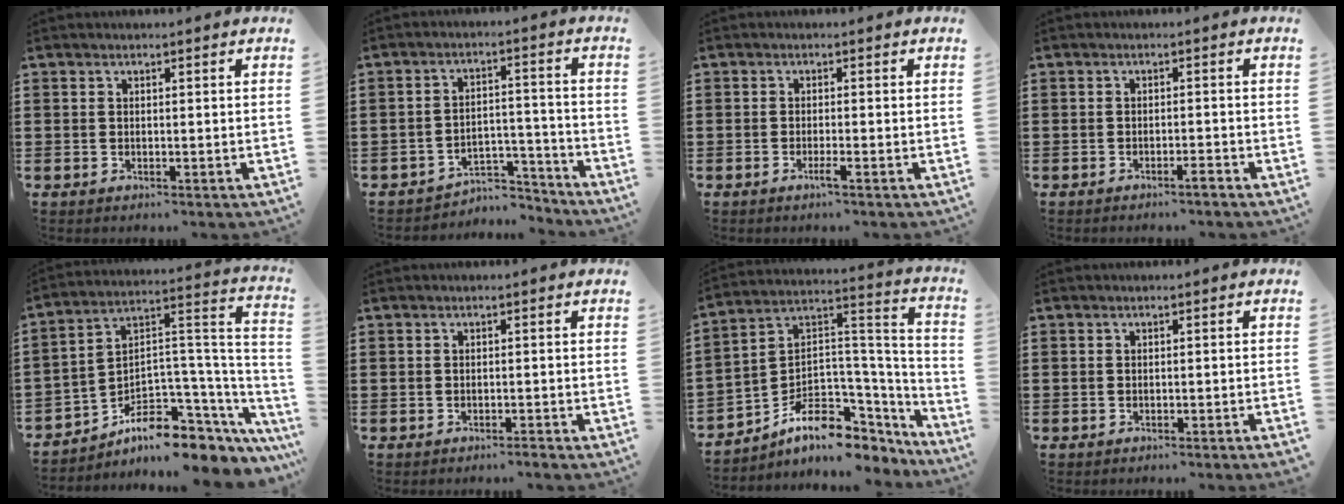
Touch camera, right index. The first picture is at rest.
{"total": 4.8, "force": [-4.5, 1.3, 1.2], "torque": [-0.021, 0.010, -0.089]}
{"total": 1.8, "force": [-1.1, -0.1, 1.4], "torque": [-0.030, -0.007, -0.023]}
{"total": 1.6, "force": [-1.3, 0.0, 0.9], "torque": [-0.016, -0.002, -0.024]}
{"total": 7.1, "force": [-4.8, 2.9, 4.3], "torque": [-0.090, -0.019, -0.091]}
{"total": 0.9, "force": [-0.8, -0.1, 0.3], "torque": [-0.006, -0.002, -0.017]}
{"total": 9.1, "force": [-4.7, 5.9, 5.1], "torque": [-0.109, -0.016, -0.084]}
{"total": 0.8, "force": [-0.7, -0.2, 0.3], "torque": [-0.005, -0.003, -0.014]}